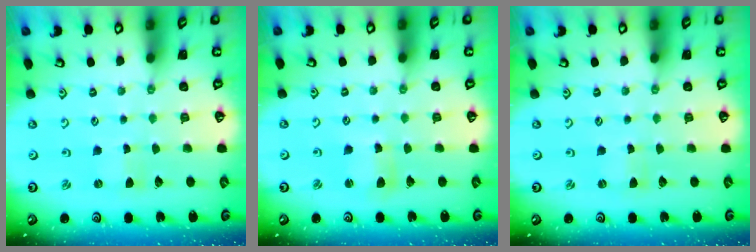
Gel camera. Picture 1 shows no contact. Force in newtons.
{"total": 4.2, "press": 4.2, "slide": 0.5}
{"total": 0.0}